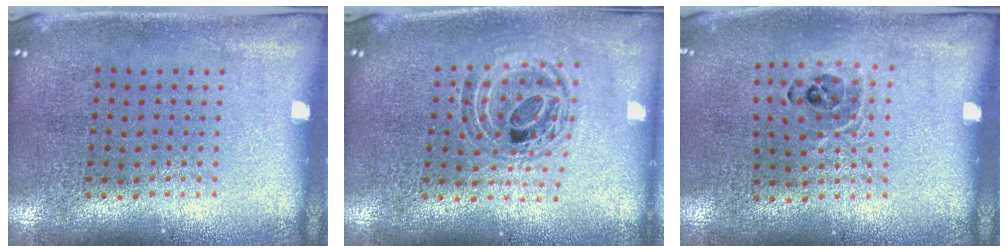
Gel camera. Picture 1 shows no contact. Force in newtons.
{"total": 0.8, "press": 0.8, "slide": 0.2}
{"total": 0.9, "press": 0.9, "slide": 0.1}